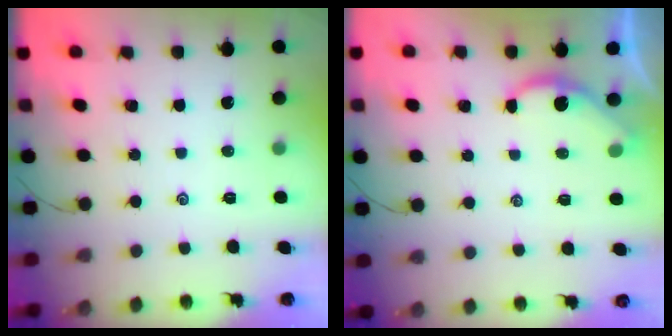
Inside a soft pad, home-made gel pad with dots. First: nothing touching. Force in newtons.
{"total": 2.4, "press": 2.3, "slide": 0.3}